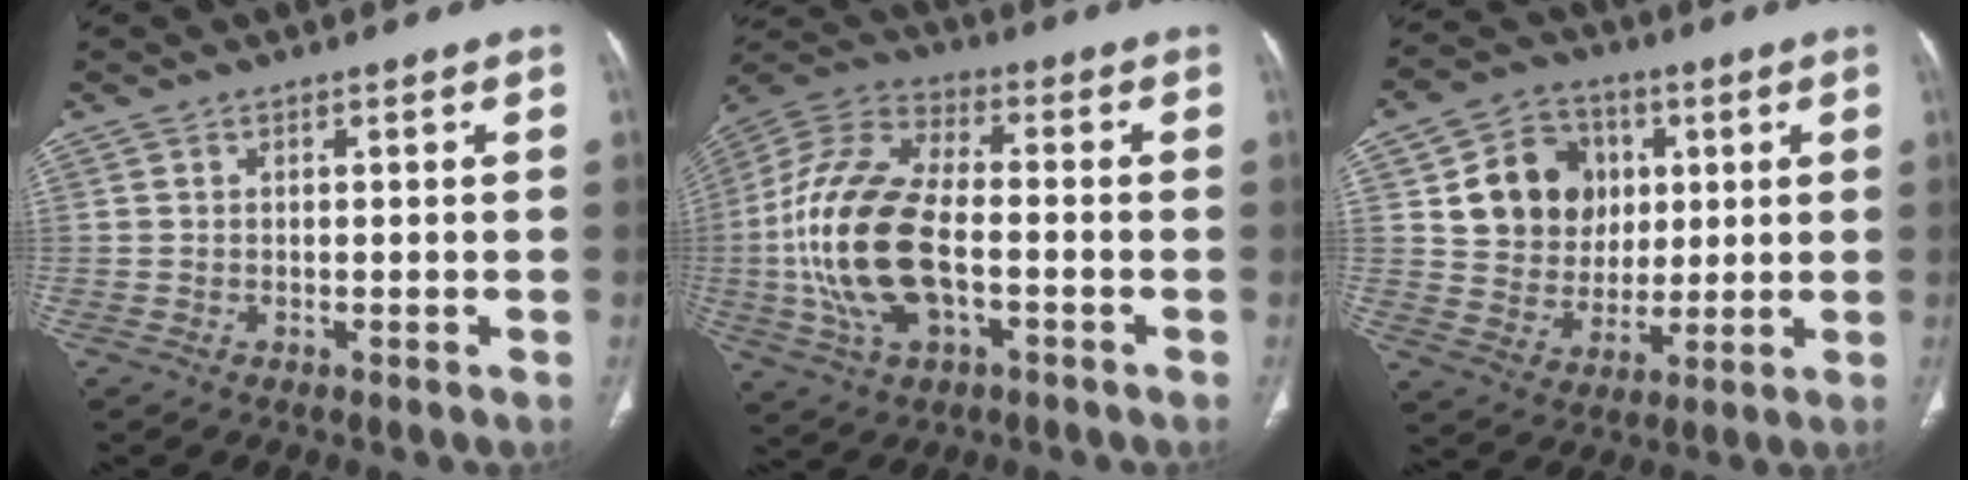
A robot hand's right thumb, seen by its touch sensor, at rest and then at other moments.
{"total": 20.7, "force": [-3.2, 10.8, 17.3], "torque": [-0.369, 0.020, -0.057]}
{"total": 14.2, "force": [3.8, 12.1, 6.4], "torque": [-0.066, -0.005, 0.073]}